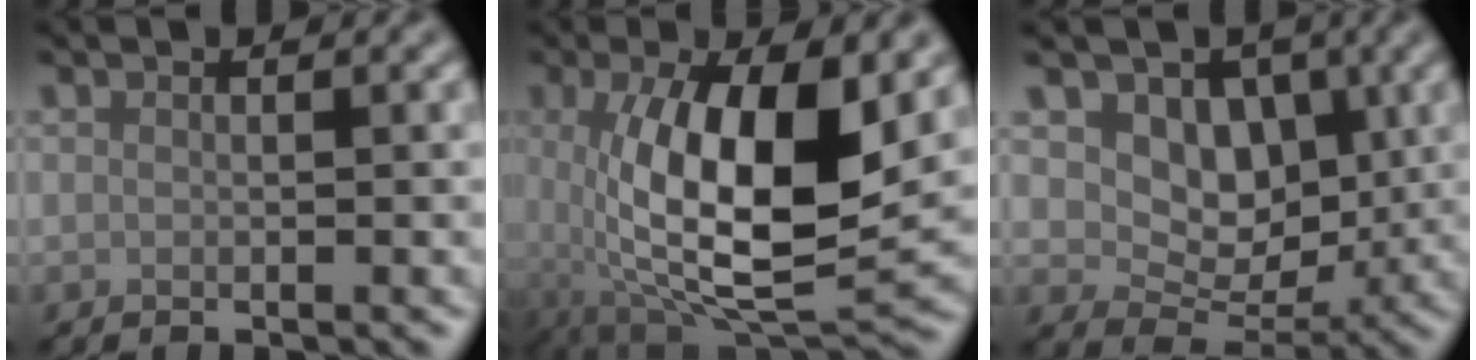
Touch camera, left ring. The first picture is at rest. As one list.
[{"total": 12.5, "force": [0.4, 5.0, 11.4], "torque": [-0.194, -0.019, 0.011]}, {"total": 6.1, "force": [1.5, 4.7, 3.6], "torque": [-0.047, -0.010, 0.014]}]